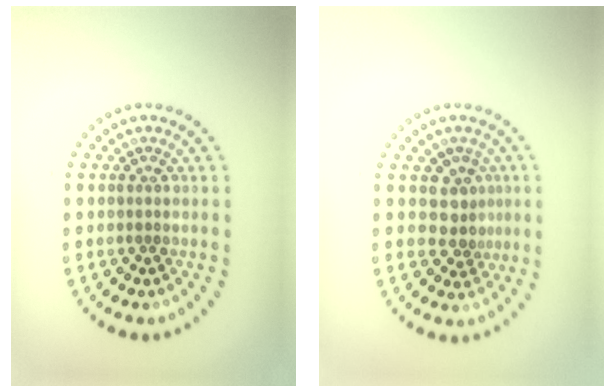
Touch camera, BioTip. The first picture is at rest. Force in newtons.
{"total": 2.5, "press": 2.0, "slide": 1.5}